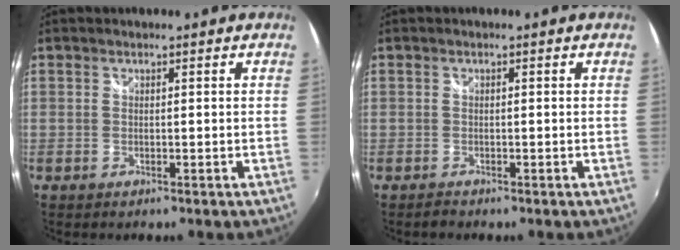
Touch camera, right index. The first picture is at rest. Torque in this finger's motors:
{"motor_torque": [-0.16, 0.06, -0.23, -0.09]}